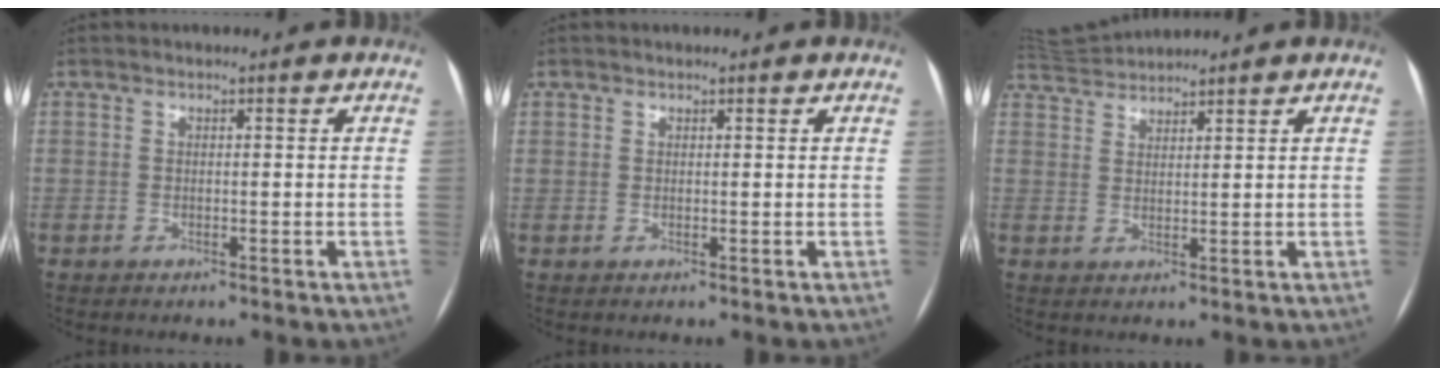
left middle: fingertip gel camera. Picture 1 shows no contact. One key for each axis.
{"total": 0.6, "fx": 0.5, "fy": 0.4, "fz": 0.0, "tx": -0.001, "ty": 0.000, "tz": 0.007}
{"total": 4.6, "fx": 4.6, "fy": -0.5, "fz": 0.0, "tx": -0.009, "ty": 0.021, "tz": 0.092}